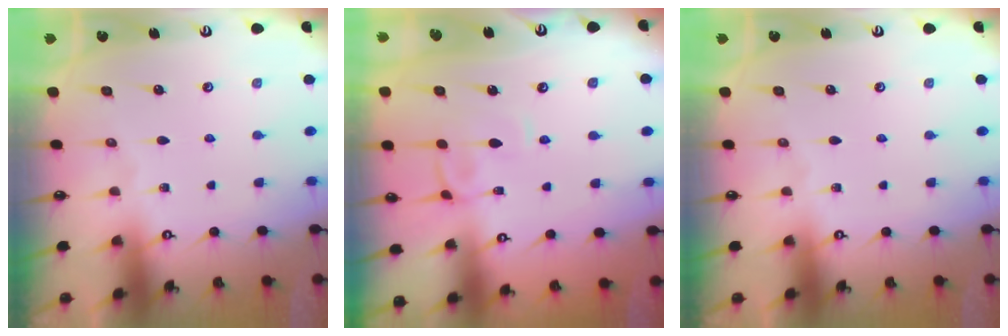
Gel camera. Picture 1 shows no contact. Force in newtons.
{"total": 2.7, "press": 2.6, "slide": 0.4}
{"total": 0.0}